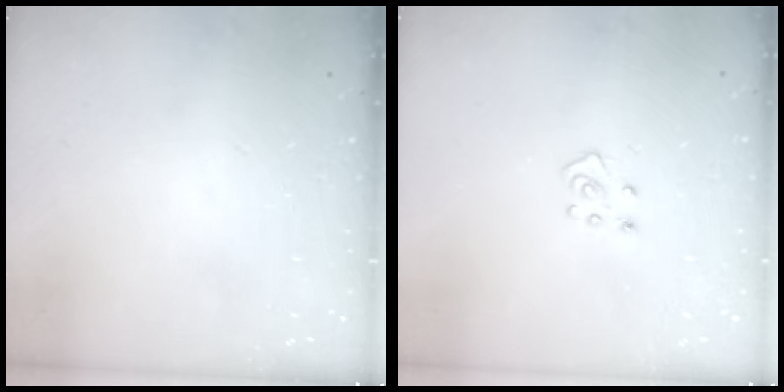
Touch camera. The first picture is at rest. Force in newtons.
{"total": 4.2, "press": 4.1, "slide": 0.3}